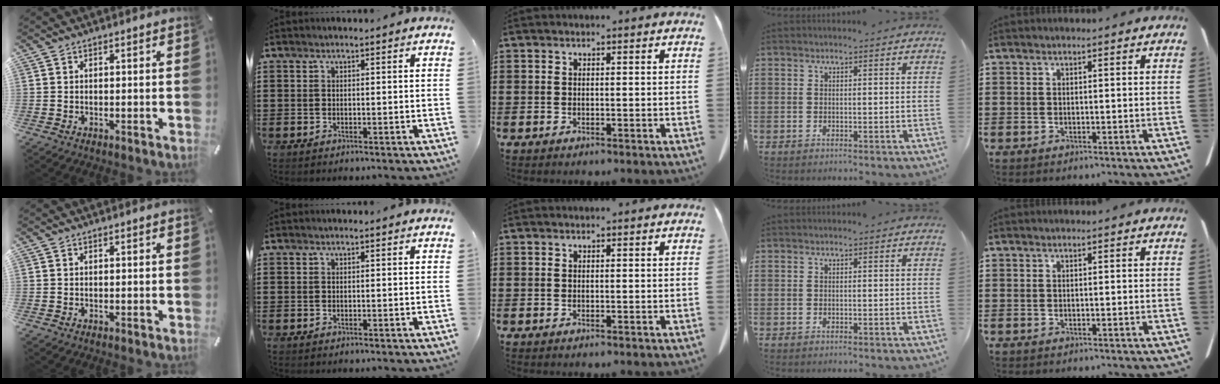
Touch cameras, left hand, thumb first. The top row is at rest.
{}